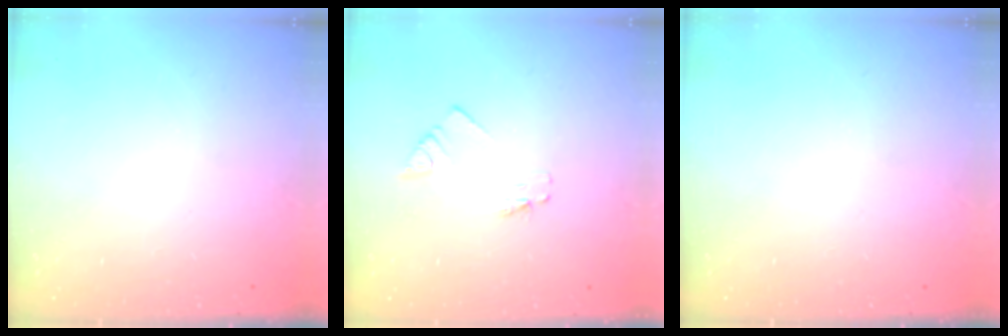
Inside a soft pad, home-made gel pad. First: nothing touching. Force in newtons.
{"total": 1.1, "press": 1.1, "slide": 0.0}
{"total": 0.0}